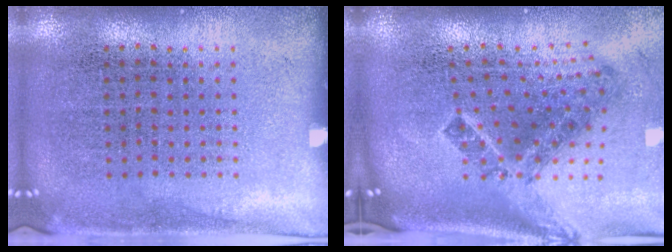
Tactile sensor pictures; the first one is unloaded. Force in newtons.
{"total": 2.2, "press": 1.3, "slide": 1.7}